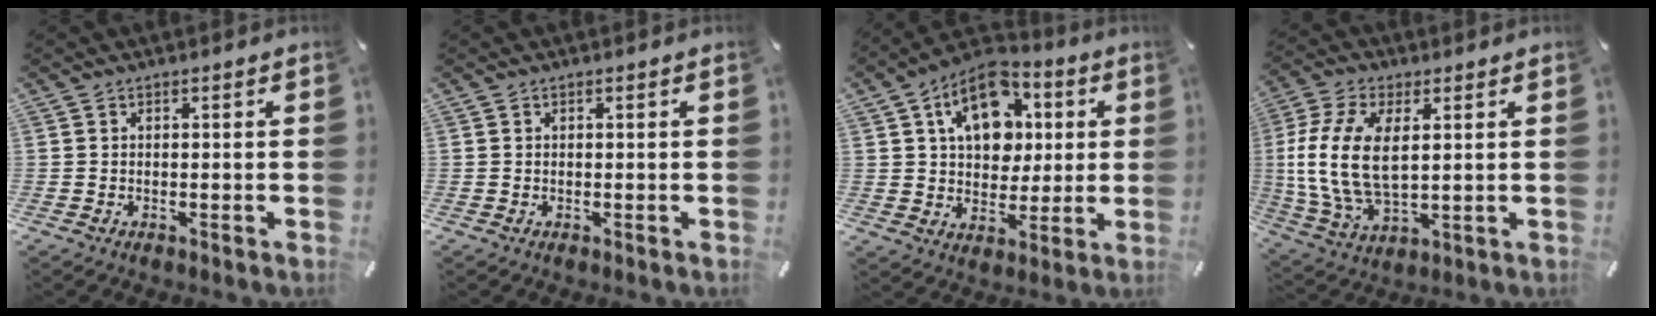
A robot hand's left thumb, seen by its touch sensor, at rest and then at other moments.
{"total": 0.0}
{"total": 15.4, "force": [4.7, 11.4, 9.2], "torque": [-0.147, -0.008, 0.087]}
{"total": 13.8, "force": [2.2, 7.7, 11.2], "torque": [-0.258, -0.006, 0.042]}